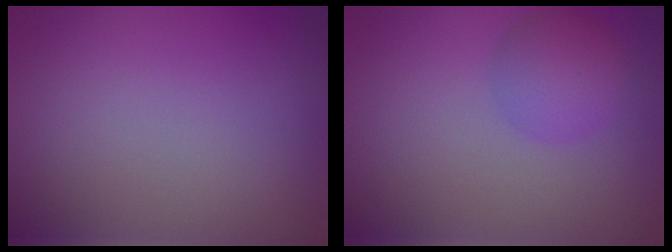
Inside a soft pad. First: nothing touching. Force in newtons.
{"total": 3.0, "press": 2.9, "slide": 0.2}